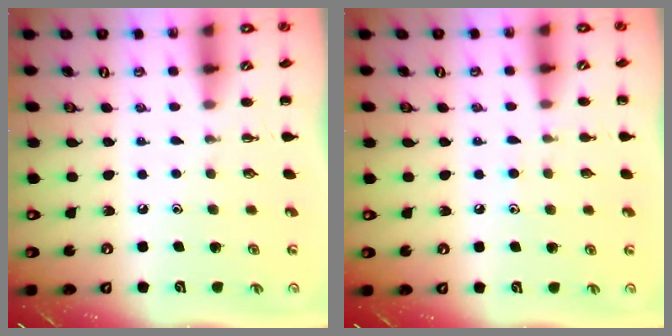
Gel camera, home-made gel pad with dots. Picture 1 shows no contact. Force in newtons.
{"total": 5.3, "press": 5.0, "slide": 1.9}